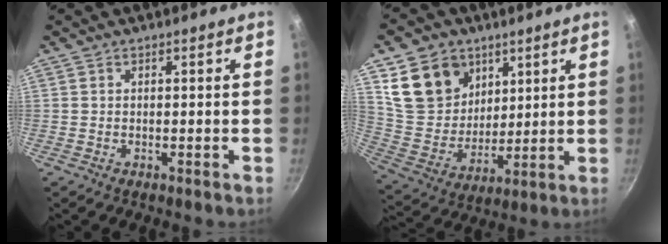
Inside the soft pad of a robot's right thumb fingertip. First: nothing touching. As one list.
[{"total": 16.0, "force": [7.7, 12.4, 6.6], "torque": [-0.081, -0.039, 0.157]}]